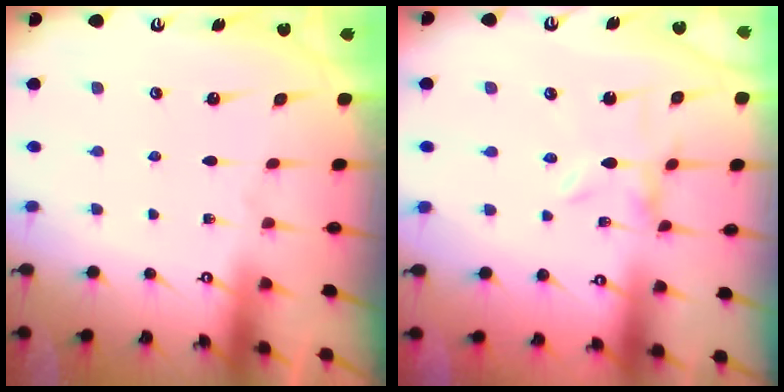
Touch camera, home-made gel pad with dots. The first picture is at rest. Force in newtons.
{"total": 0.0}